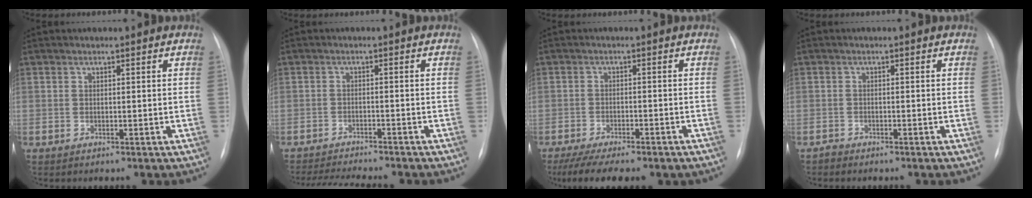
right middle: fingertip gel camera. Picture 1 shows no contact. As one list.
[{"total": 9.6, "force": [-8.9, 0.6, 3.6], "torque": [-0.052, -0.010, -0.131]}, {"total": 12.2, "force": [-9.6, 3.3, 6.7], "torque": [-0.107, -0.007, -0.137]}, {"total": 1.0, "force": [-1.0, 0.3, 0.1], "torque": [-0.005, 0.000, -0.018]}]